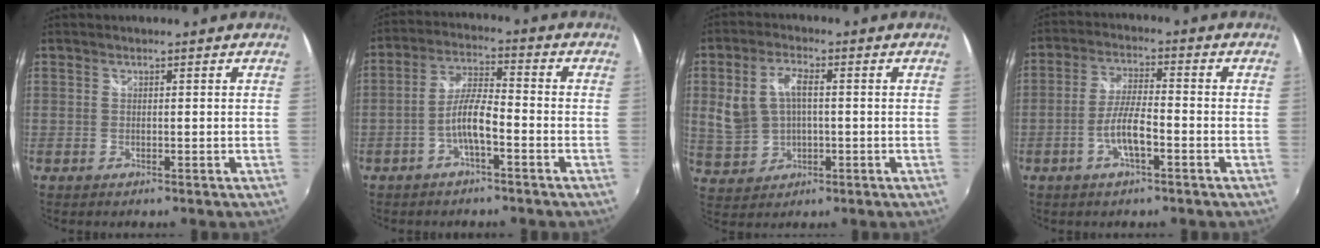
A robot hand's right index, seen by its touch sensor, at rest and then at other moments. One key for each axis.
{"total": 6.1, "fx": -2.7, "fy": 1.2, "fz": 5.4, "tx": -0.113, "ty": 0.016, "tz": -0.050}
{"total": 8.2, "fx": 0.4, "fy": 5.2, "fz": 6.2, "tx": -0.138, "ty": 0.011, "tz": 0.020}
{"total": 6.1, "fx": -2.5, "fy": 1.2, "fz": 5.5, "tx": -0.110, "ty": 0.007, "tz": -0.047}